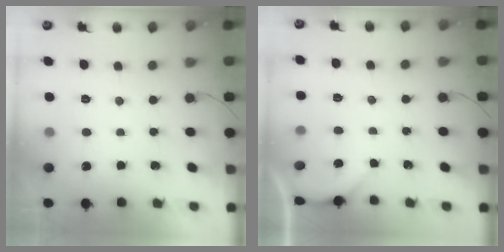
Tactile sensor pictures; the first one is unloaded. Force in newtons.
{"total": 0.8, "press": 0.8, "slide": 0.1}